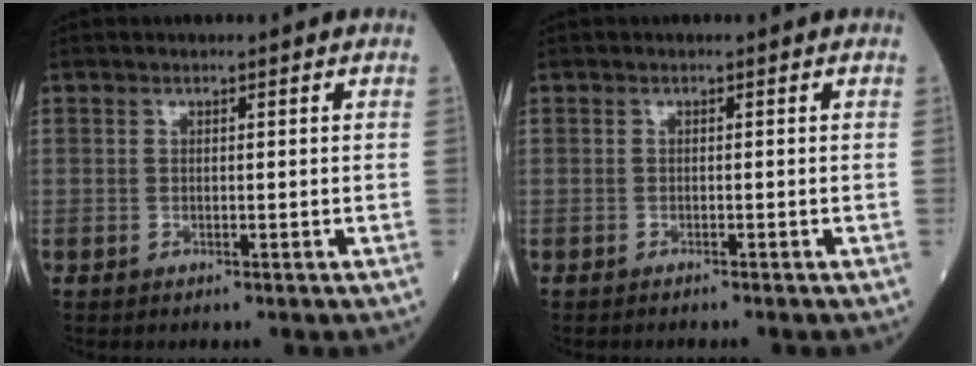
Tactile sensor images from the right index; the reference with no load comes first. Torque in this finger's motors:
{"motor_torque": [-0.06, -0.05, 0.06, 0.01]}